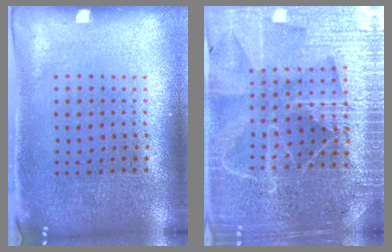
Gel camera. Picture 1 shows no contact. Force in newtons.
{"total": 4.9, "press": 4.5, "slide": 2.0}